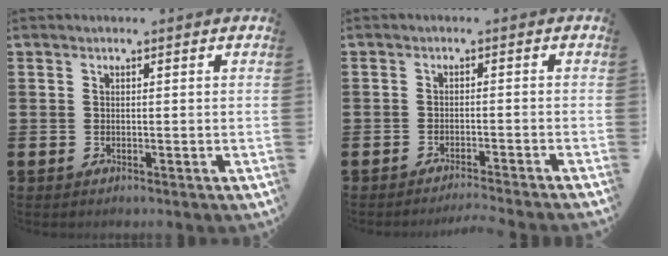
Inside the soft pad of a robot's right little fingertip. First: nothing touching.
{"total": 1.5, "force": [-1.5, -0.3, 0.2], "torque": [-0.002, 0.002, -0.030]}